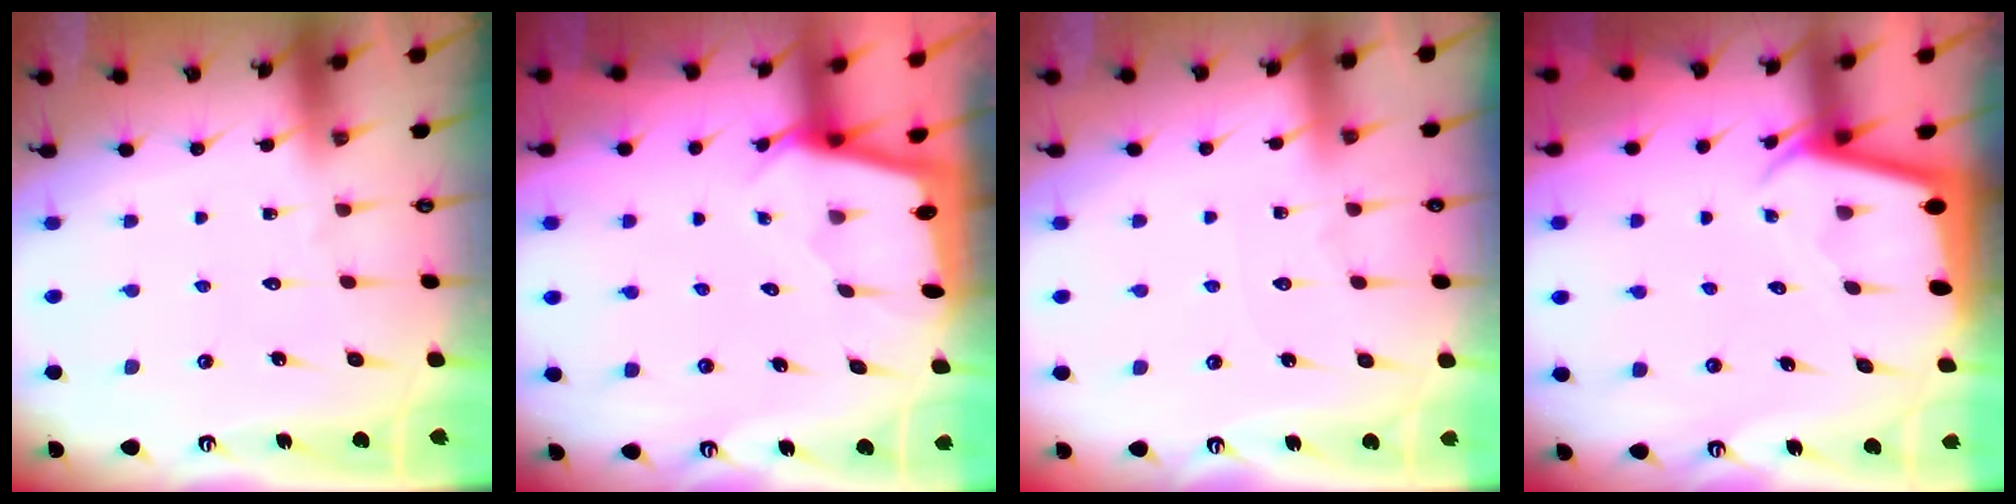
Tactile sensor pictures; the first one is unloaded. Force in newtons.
{"total": 1.5, "press": 1.5, "slide": 0.2}
{"total": 2.6, "press": 2.6, "slide": 0.3}
{"total": 2.4, "press": 2.4, "slide": 0.3}